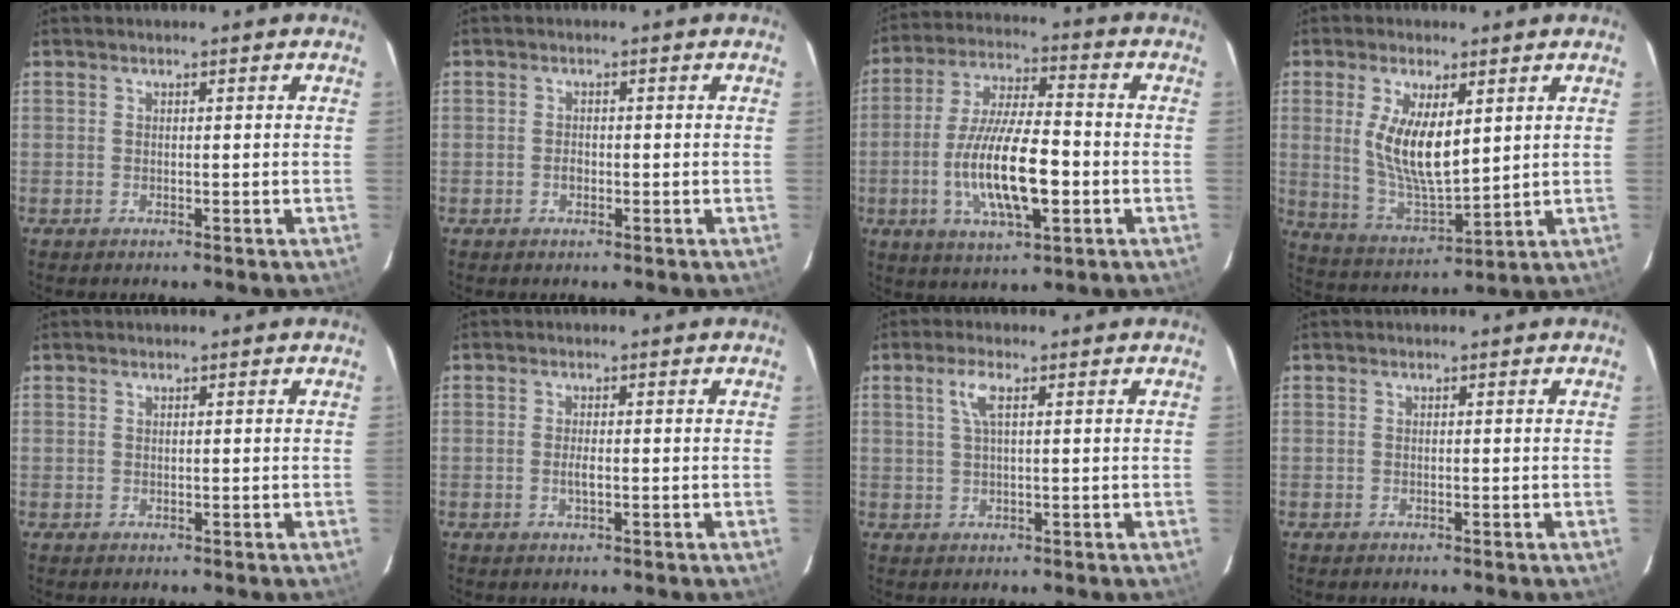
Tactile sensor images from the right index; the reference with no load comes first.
{"total": 1.3, "force": [-0.4, 1.0, 0.8], "torque": [-0.014, 0.003, -0.008]}
{"total": 15.7, "force": [-3.8, 4.4, 14.5], "torque": [-0.287, -0.010, -0.067]}
{"total": 12.0, "force": [2.9, 4.6, 10.8], "torque": [-0.214, -0.009, 0.068]}
{"total": 0.6, "force": [0.3, 0.5, 0.0], "torque": [0.001, 0.002, 0.005]}
{"total": 1.6, "force": [-0.3, 0.3, 1.5], "torque": [-0.030, -0.001, -0.007]}
{"total": 3.4, "force": [1.3, 0.7, 3.0], "torque": [-0.063, 0.005, 0.025]}
{"total": 0.0}